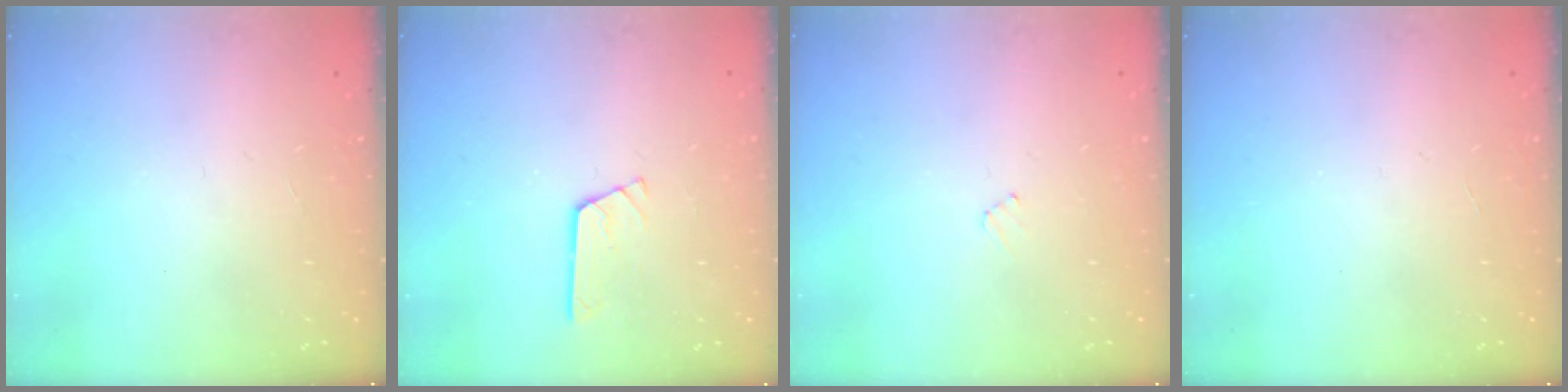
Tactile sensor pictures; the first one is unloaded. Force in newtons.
{"total": 2.6, "press": 2.6, "slide": 0.3}
{"total": 3.2, "press": 3.2, "slide": 0.4}
{"total": 0.0}